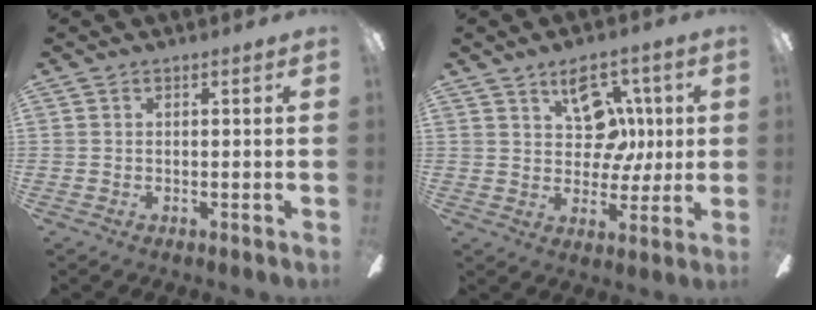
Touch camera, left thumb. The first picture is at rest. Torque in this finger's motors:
{"motor_torque": [0.34, 0.28, 0.05, -0.12, 0.07]}